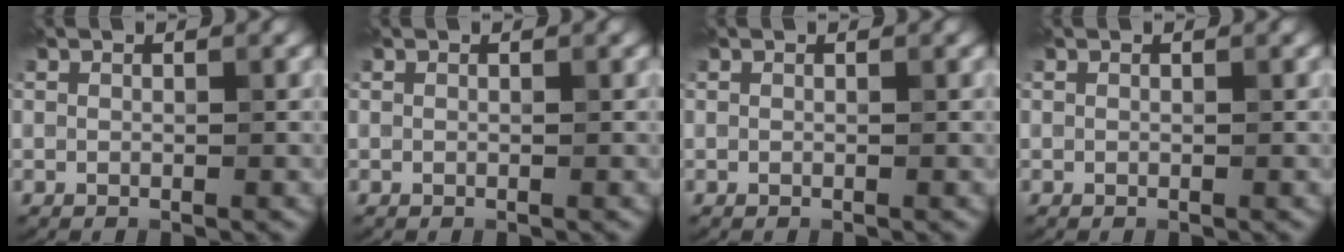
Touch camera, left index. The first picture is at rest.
{"total": 0.0}
{"total": 0.0}
{"total": 0.0}